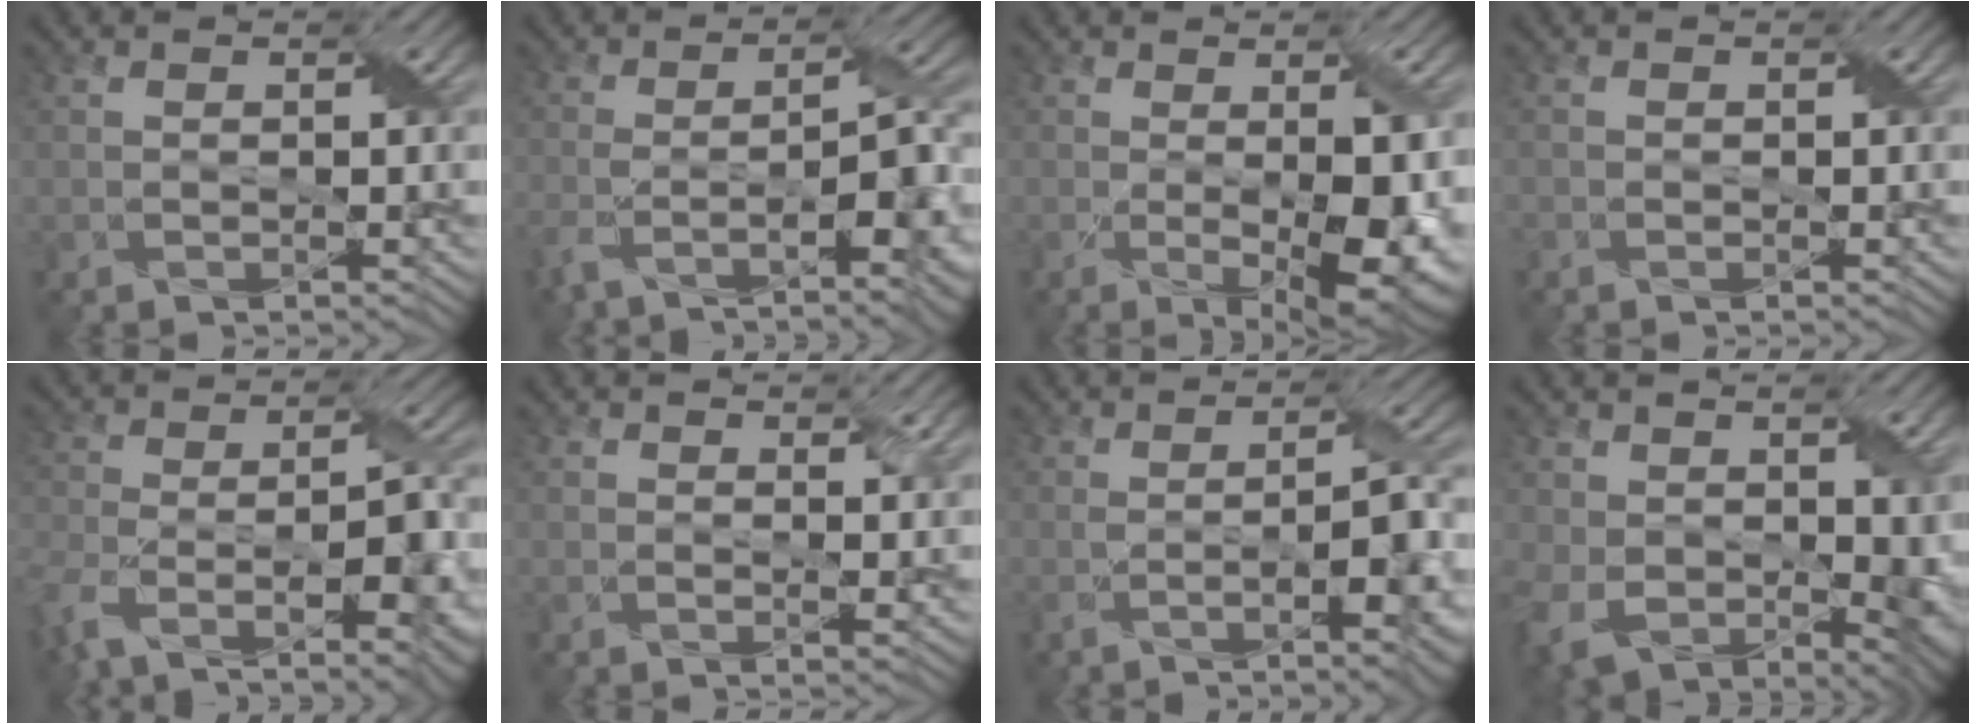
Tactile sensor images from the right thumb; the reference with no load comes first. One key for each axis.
{"total": 11.7, "fx": -6.2, "fy": 2.8, "fz": 9.5, "tx": -0.162, "ty": -0.008, "tz": -0.109}
{"total": 9.0, "fx": -1.1, "fy": 3.5, "fz": 8.2, "tx": -0.130, "ty": -0.023, "tz": 0.001}
{"total": 0.7, "fx": -0.5, "fy": 0.4, "fz": 0.2, "tx": -0.007, "ty": 0.000, "tz": -0.009}
{"total": 13.0, "fx": -7.6, "fy": 4.2, "fz": 9.7, "tx": -0.189, "ty": -0.014, "tz": -0.138}
{"total": 2.1, "fx": 1.3, "fy": 0.7, "fz": 1.4, "tx": -0.026, "ty": -0.006, "tz": 0.024}
{"total": 7.8, "fx": -2.7, "fy": 1.5, "fz": 7.1, "tx": -0.116, "ty": -0.006, "tz": -0.049}
{"total": 12.7, "fx": 0.1, "fy": 9.2, "fz": 8.8, "tx": -0.211, "ty": -0.057, "tz": 0.038}